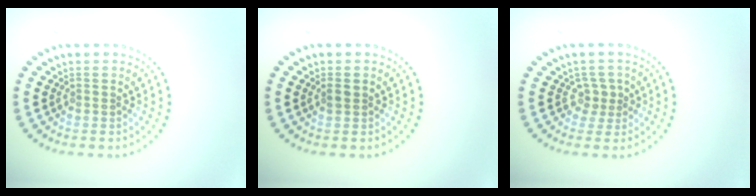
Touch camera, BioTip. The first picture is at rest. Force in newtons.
{"total": 0.9, "press": 0.8, "slide": 0.4}
{"total": 1.7, "press": 1.2, "slide": 1.2}